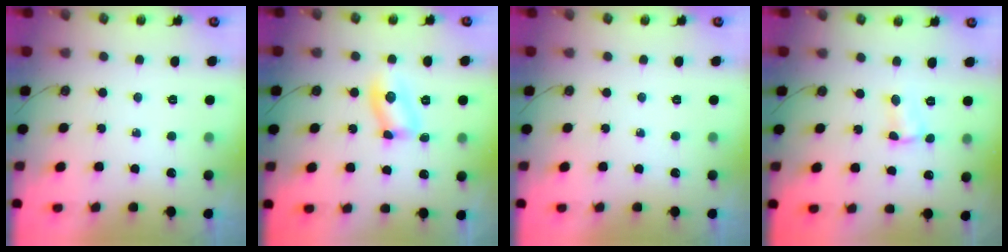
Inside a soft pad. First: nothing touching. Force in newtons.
{"total": 5.1, "press": 5.1, "slide": 0.5}
{"total": 0.0}
{"total": 2.0, "press": 2.0, "slide": 0.3}